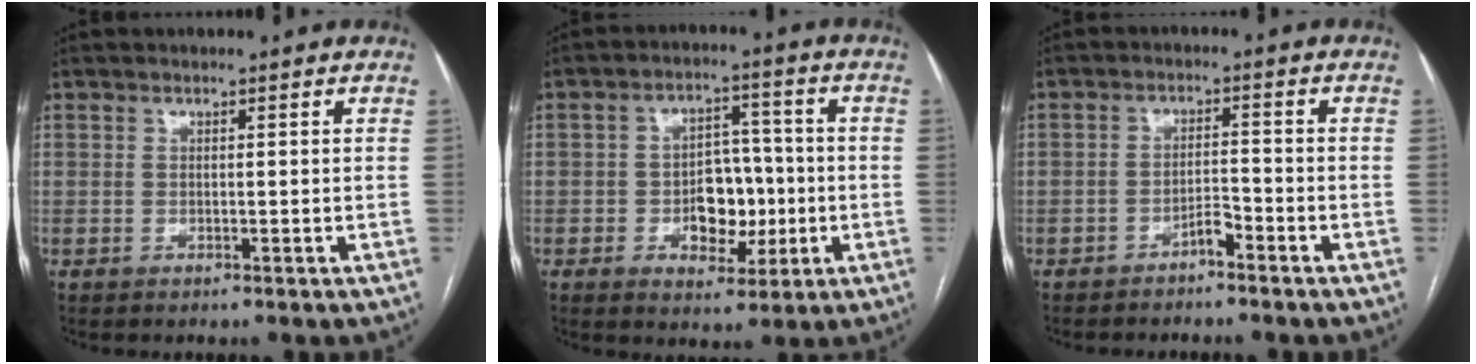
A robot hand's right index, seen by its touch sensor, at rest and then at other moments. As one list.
[{"total": 8.6, "force": [-1.8, 5.4, 6.5], "torque": [-0.097, 0.021, -0.019]}, {"total": 2.9, "force": [-2.4, 0.9, 1.4], "torque": [-0.022, 0.005, -0.042]}]